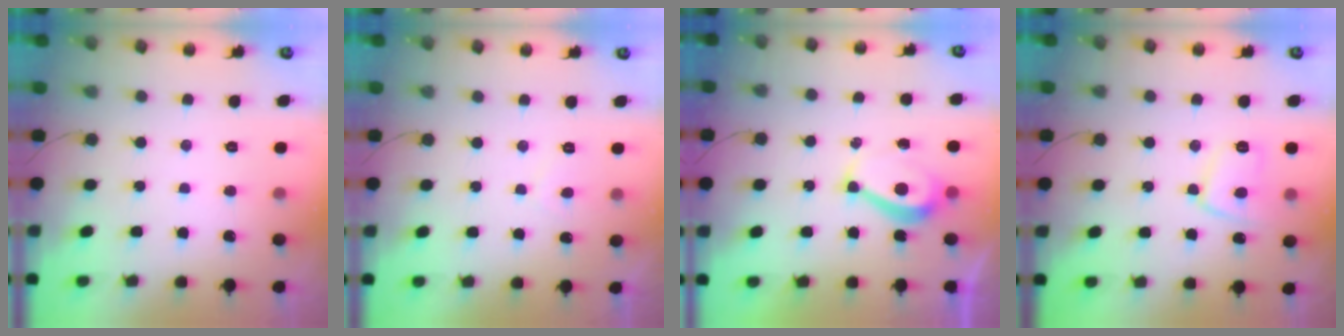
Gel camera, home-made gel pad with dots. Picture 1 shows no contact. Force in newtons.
{"total": 0.7, "press": 0.5, "slide": 0.5}
{"total": 6.1, "press": 6.0, "slide": 0.9}
{"total": 9.7, "press": 9.7, "slide": 0.7}